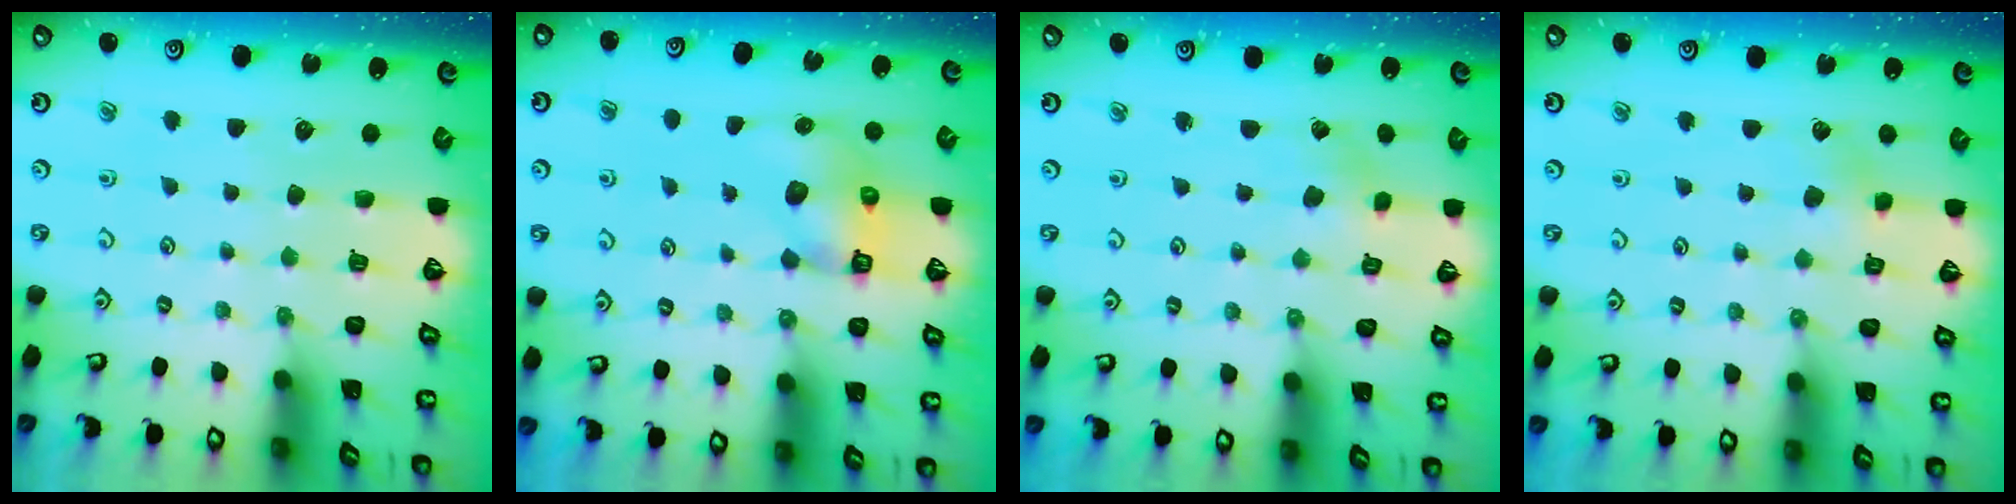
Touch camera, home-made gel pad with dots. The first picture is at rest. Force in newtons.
{"total": 7.0, "press": 7.0, "slide": 0.9}
{"total": 1.3, "press": 1.3, "slide": 0.2}
{"total": 3.3, "press": 3.3, "slide": 0.4}